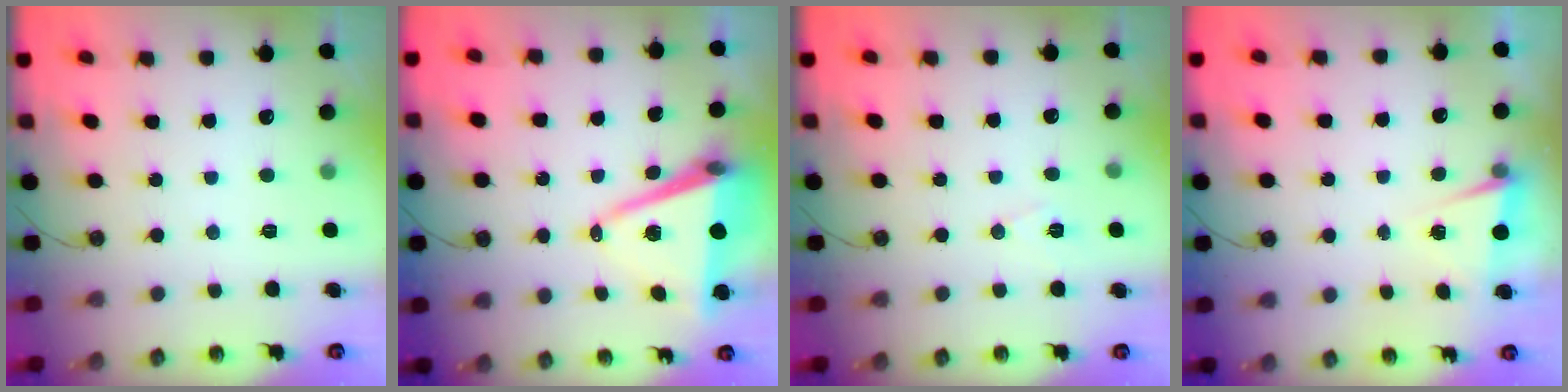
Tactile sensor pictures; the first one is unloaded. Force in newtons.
{"total": 11.0, "press": 10.2, "slide": 4.1}
{"total": 6.4, "press": 4.5, "slide": 4.5}
{"total": 2.3, "press": 2.0, "slide": 1.1}